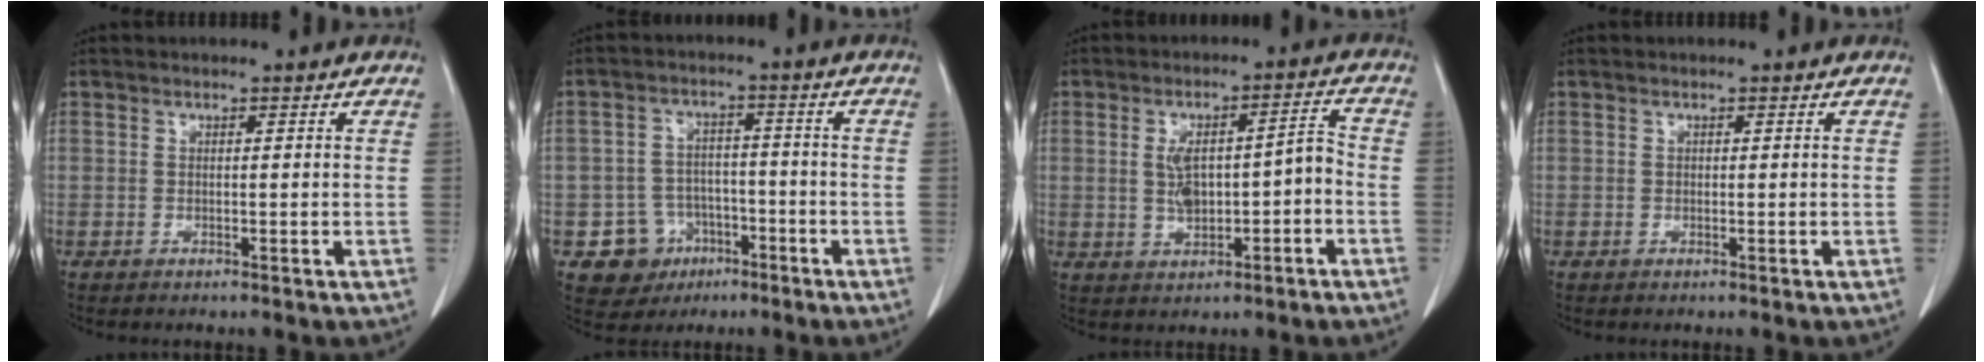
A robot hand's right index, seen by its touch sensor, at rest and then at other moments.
{"total": 7.6, "force": [-3.5, 6.6, 1.2], "torque": [-0.016, 0.012, -0.045]}
{"total": 7.4, "force": [-1.1, 2.7, 6.8], "torque": [-0.121, 0.025, -0.010]}
{"total": 0.0}